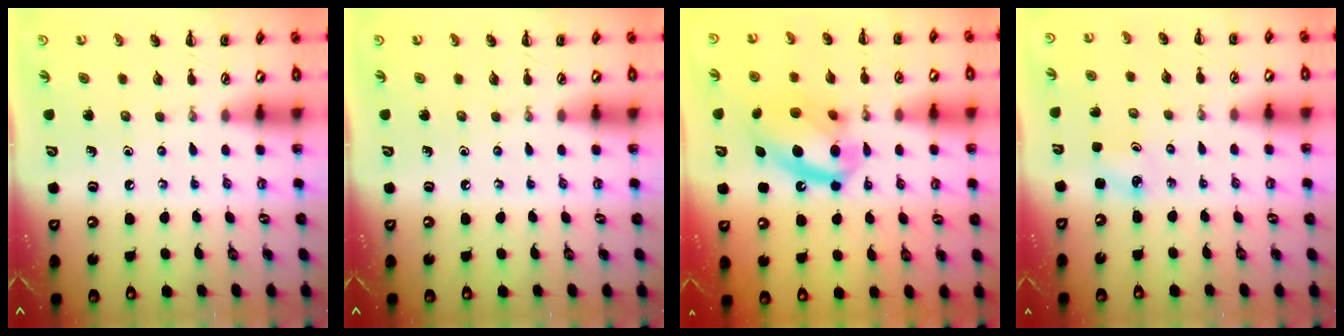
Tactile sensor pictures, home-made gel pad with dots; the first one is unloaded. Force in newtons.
{"total": 0.0}
{"total": 16.3, "press": 16.1, "slide": 2.6}
{"total": 2.5, "press": 2.4, "slide": 0.8}